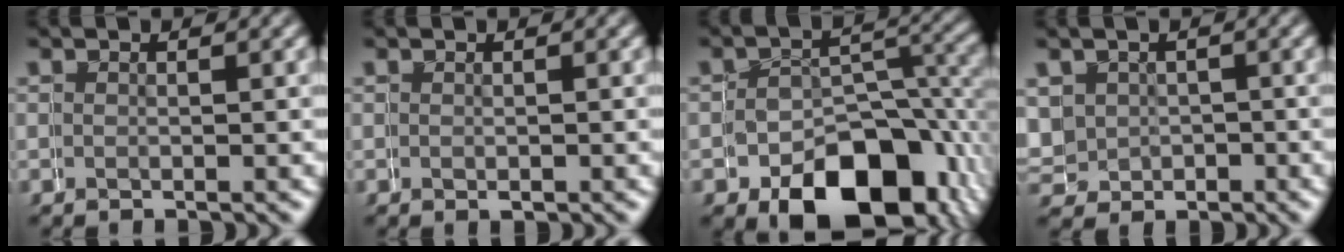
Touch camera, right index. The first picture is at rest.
{"total": 0.5, "force": [-0.3, 0.4, 0.3], "torque": [-0.002, -0.003, -0.004]}
{"total": 10.1, "force": [-4.7, 6.8, 5.9], "torque": [-0.076, -0.026, -0.063]}
{"total": 4.3, "force": [0.6, 4.3, -0.3], "torque": [0.002, -0.008, 0.008]}